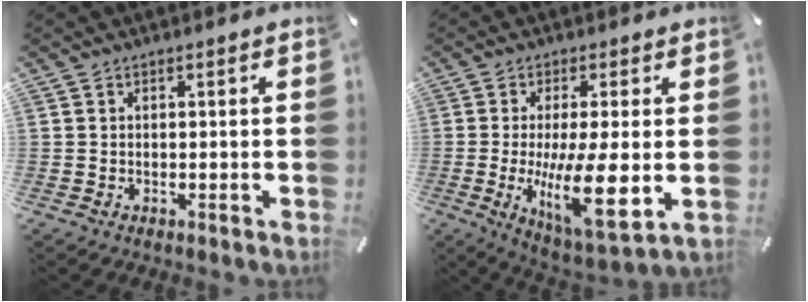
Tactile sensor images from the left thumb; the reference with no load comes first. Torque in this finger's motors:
{"motor_torque": [1.55, 2.93, 0.88, 0.30, 0.21]}